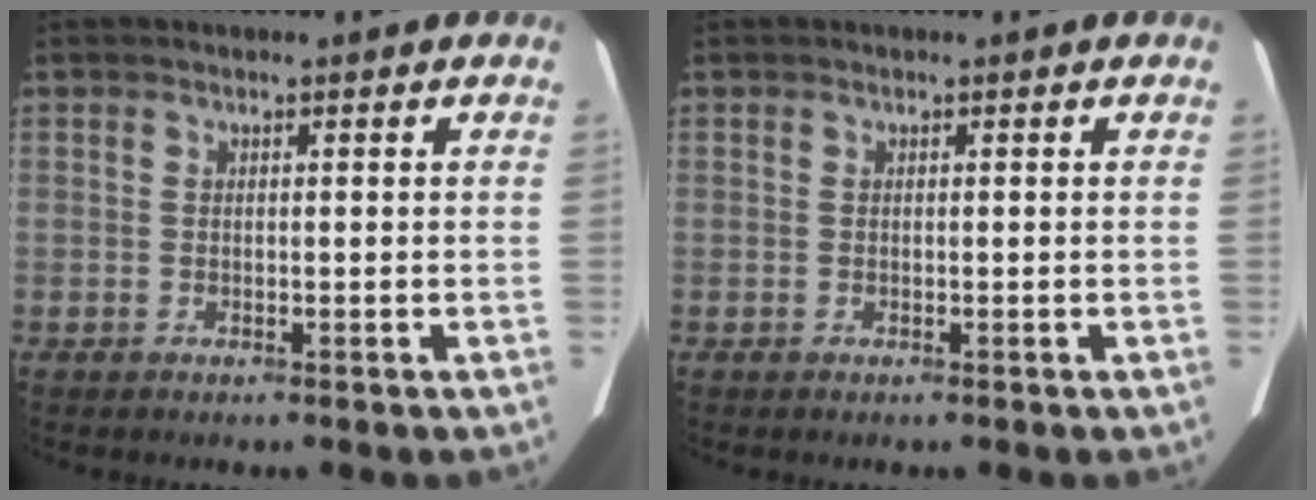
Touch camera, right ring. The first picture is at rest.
{"total": 0.0}